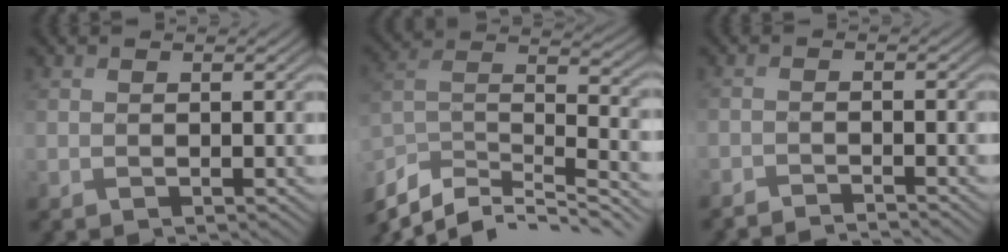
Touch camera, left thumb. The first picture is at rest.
{"total": 12.8, "force": [-9.6, 4.6, 7.1], "torque": [-0.182, -0.004, -0.166]}
{"total": 2.7, "force": [-2.6, 0.2, 0.8], "torque": [-0.013, -0.003, -0.052]}